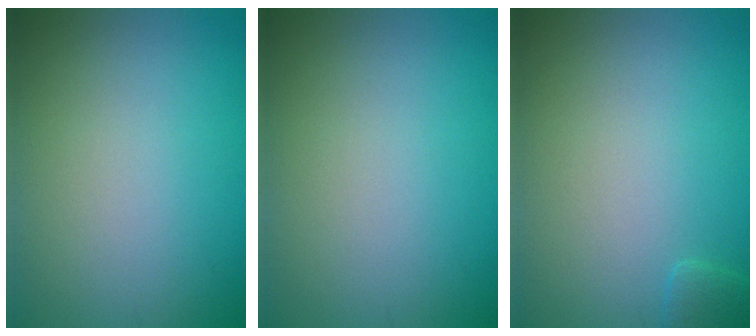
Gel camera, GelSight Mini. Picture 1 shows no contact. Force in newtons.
{"total": 0.0}
{"total": 1.3, "press": 1.3, "slide": 0.1}